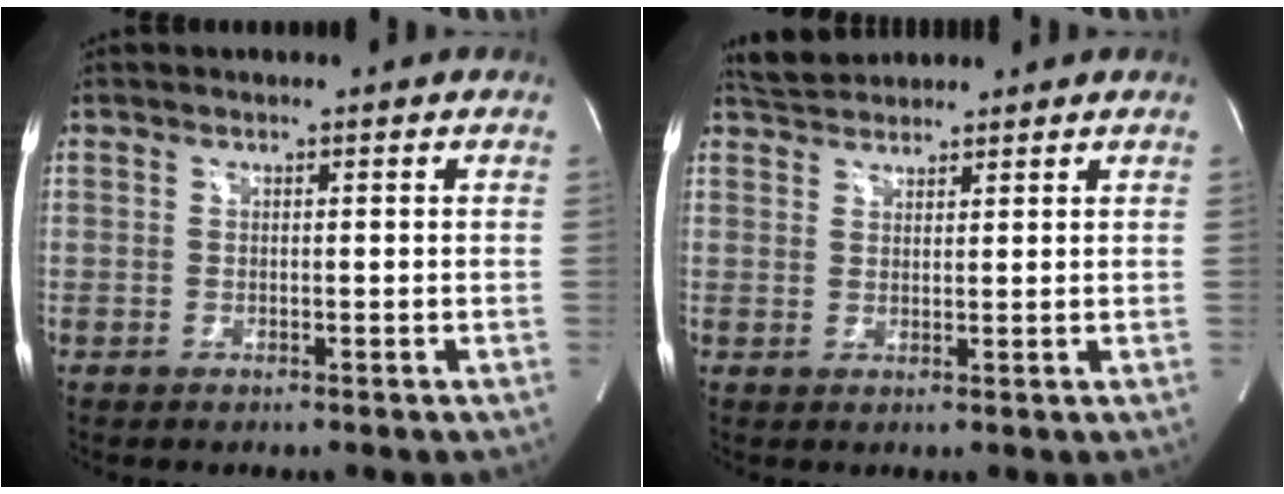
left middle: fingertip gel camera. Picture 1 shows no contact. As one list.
[{"total": 3.8, "force": [3.7, 0.9, 0.4], "torque": [-0.018, 0.024, 0.070]}]